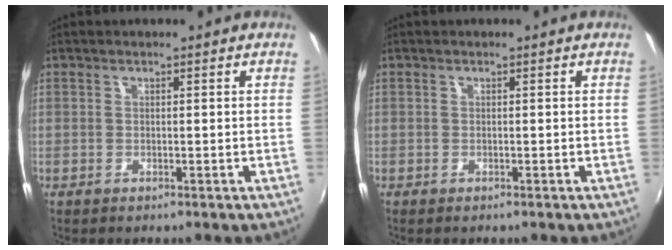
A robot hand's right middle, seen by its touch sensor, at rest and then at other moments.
{"total": 0.0}